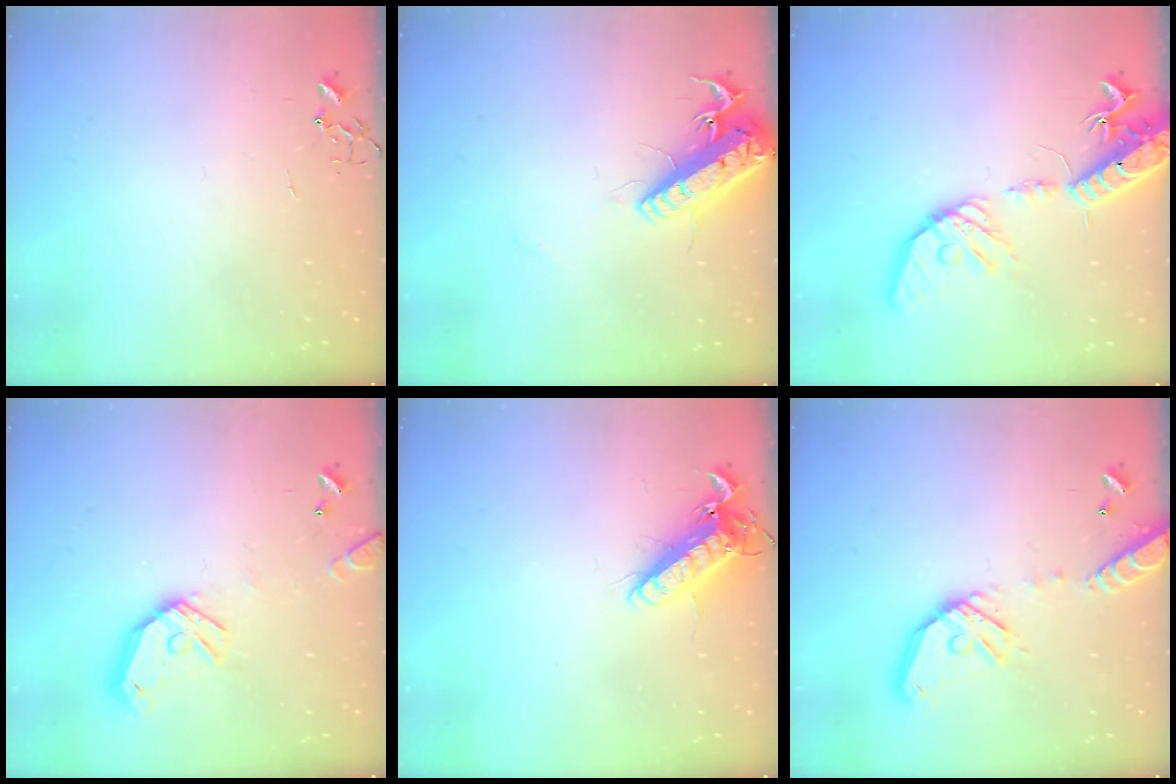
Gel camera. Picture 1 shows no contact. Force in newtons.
{"total": 16.5, "press": 16.2, "slide": 3.1}
{"total": 19.4, "press": 19.1, "slide": 3.3}
{"total": 14.4, "press": 14.2, "slide": 2.1}
{"total": 12.8, "press": 12.7, "slide": 1.9}
{"total": 15.4, "press": 15.1, "slide": 2.8}